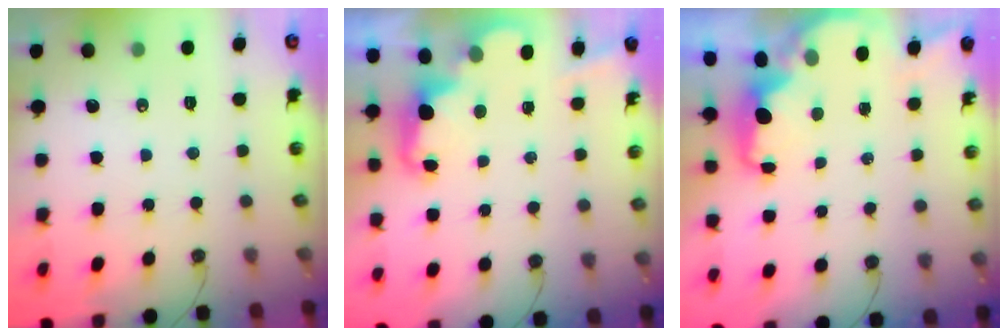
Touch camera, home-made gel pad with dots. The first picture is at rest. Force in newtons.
{"total": 2.5, "press": 2.5, "slide": 0.6}
{"total": 2.3, "press": 2.2, "slide": 0.8}